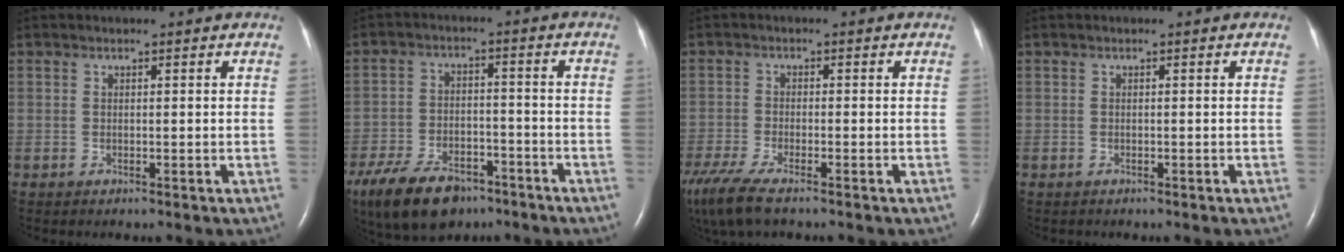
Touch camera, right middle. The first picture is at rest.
{"total": 13.1, "force": [-9.3, 6.3, 6.8], "torque": [-0.140, -0.011, -0.156]}
{"total": 9.4, "force": [-7.0, 2.0, 5.9], "torque": [-0.124, -0.025, -0.128]}
{"total": 0.0}